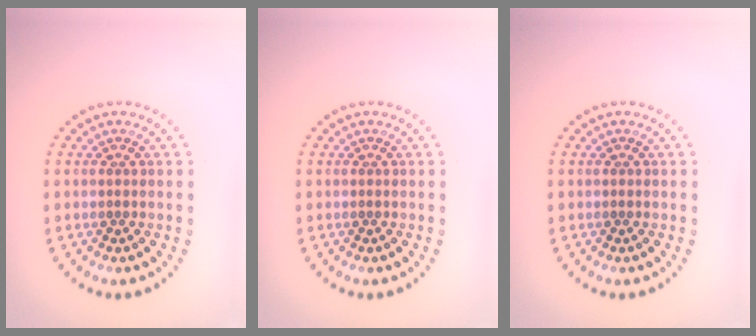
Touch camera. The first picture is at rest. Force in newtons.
{"total": 0.0}
{"total": 0.0}